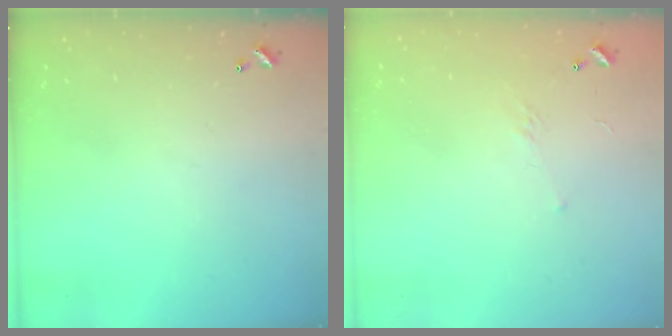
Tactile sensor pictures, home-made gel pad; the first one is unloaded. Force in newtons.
{"total": 5.7, "press": 5.6, "slide": 1.1}